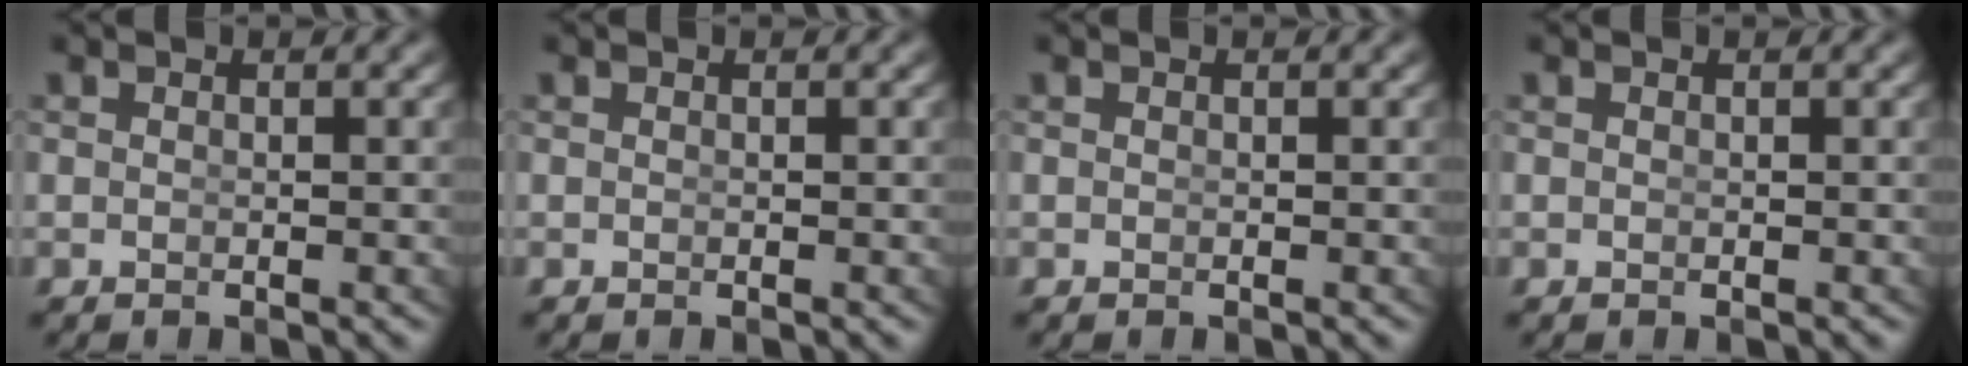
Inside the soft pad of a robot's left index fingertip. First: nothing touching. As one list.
[{"total": 0.0}, {"total": 0.0}, {"total": 0.0}]